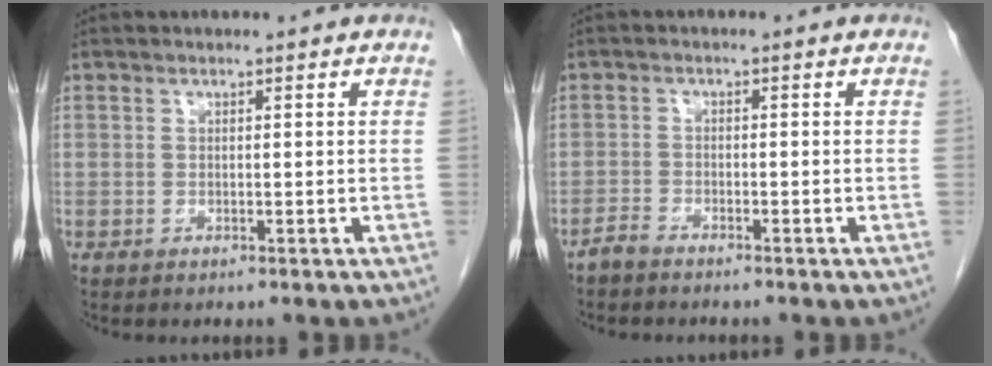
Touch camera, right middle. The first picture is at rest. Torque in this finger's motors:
{"motor_torque": [0.04, -0.04, 0.02, 0.01]}